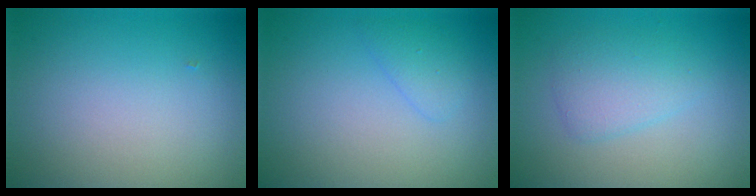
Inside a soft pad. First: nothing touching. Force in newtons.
{"total": 1.4, "press": 1.4, "slide": 0.2}
{"total": 2.6, "press": 2.6, "slide": 0.1}